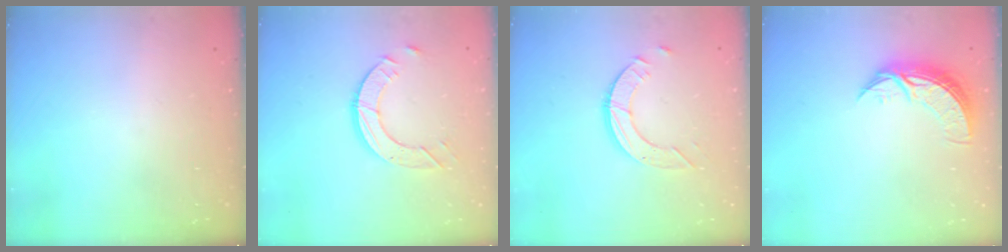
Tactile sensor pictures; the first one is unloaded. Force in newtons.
{"total": 8.4, "press": 8.4, "slide": 0.5}
{"total": 6.0, "press": 6.0, "slide": 0.5}
{"total": 8.5, "press": 8.4, "slide": 0.6}